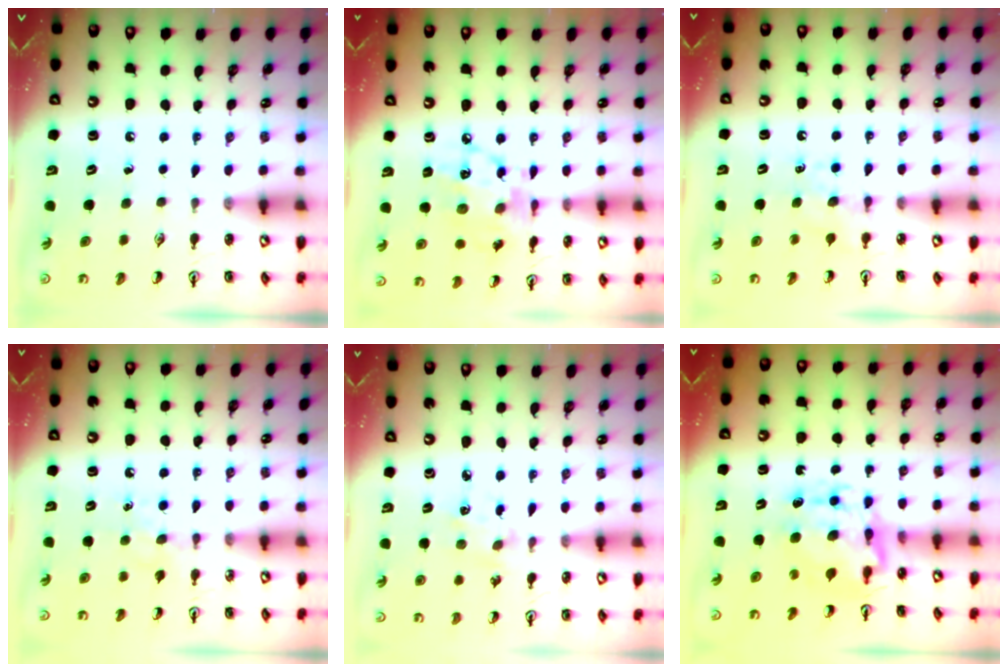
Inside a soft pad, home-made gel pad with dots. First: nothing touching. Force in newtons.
{"total": 13.9, "press": 13.8, "slide": 1.0}
{"total": 5.4, "press": 5.3, "slide": 0.6}
{"total": 4.5, "press": 4.5, "slide": 0.7}
{"total": 1.7, "press": 1.7, "slide": 0.4}
{"total": 9.3, "press": 9.3, "slide": 0.7}